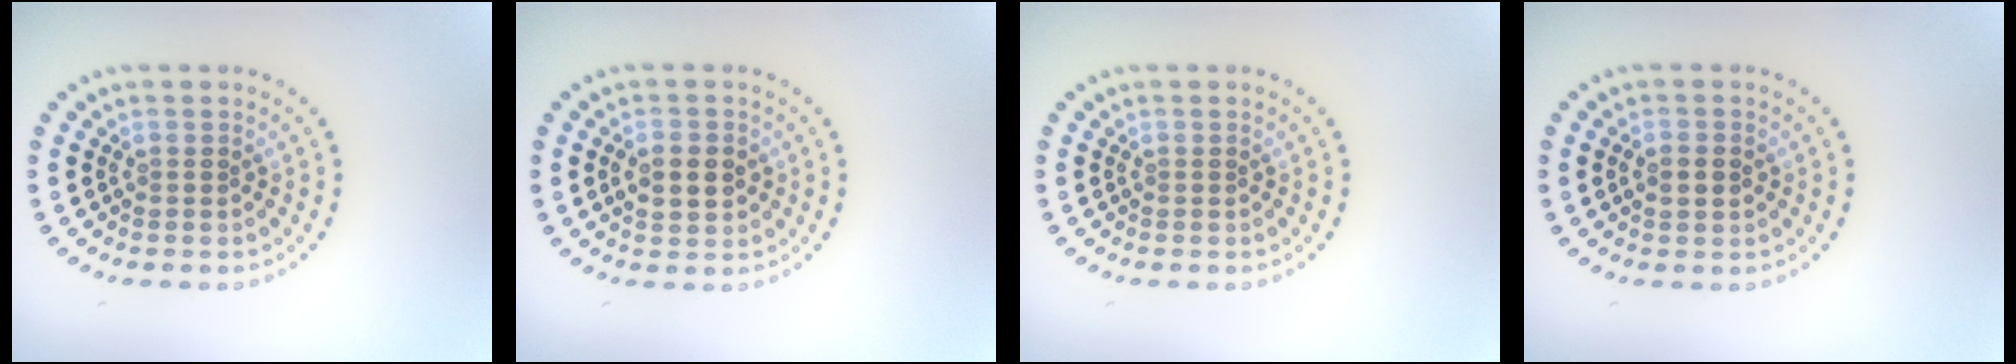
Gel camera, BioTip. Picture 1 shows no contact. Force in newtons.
{"total": 3.6, "press": 3.6, "slide": 0.2}
{"total": 0.0}
{"total": 2.3, "press": 2.2, "slide": 0.1}